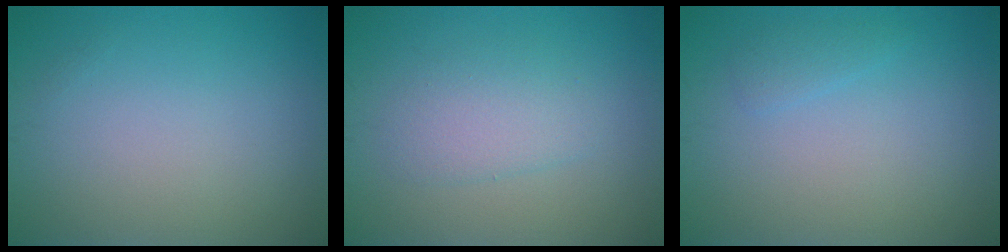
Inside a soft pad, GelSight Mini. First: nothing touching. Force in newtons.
{"total": 2.6, "press": 2.6, "slide": 0.2}
{"total": 1.0, "press": 1.0, "slide": 0.1}